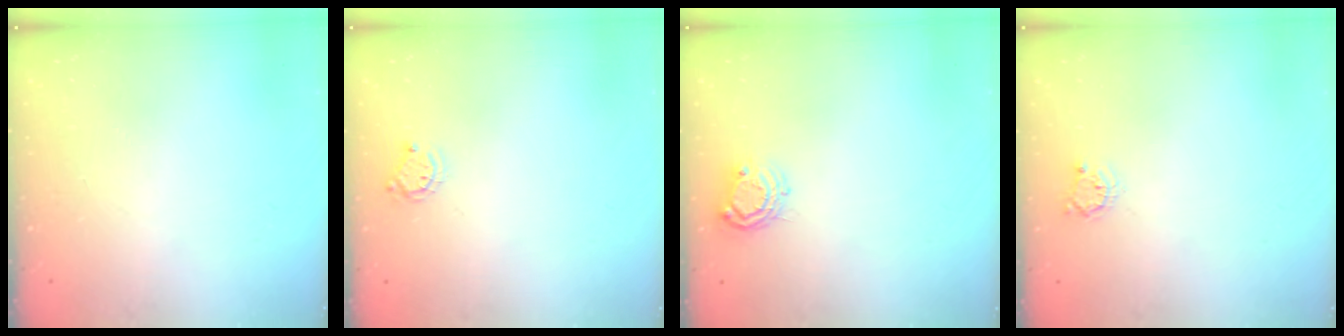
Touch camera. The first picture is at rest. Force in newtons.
{"total": 3.8, "press": 3.8, "slide": 0.4}
{"total": 6.6, "press": 6.6, "slide": 0.5}
{"total": 3.3, "press": 3.3, "slide": 0.4}